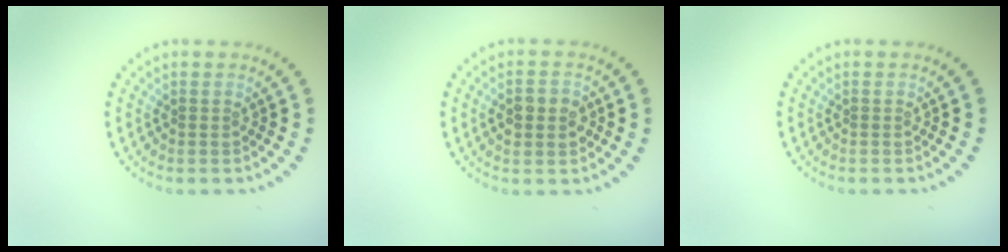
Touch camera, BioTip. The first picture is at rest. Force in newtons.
{"total": 3.0, "press": 3.0, "slide": 0.1}
{"total": 0.0}